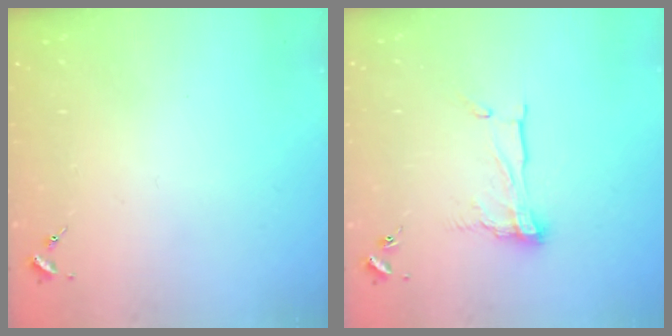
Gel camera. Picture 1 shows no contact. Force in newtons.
{"total": 10.4, "press": 10.4, "slide": 1.0}